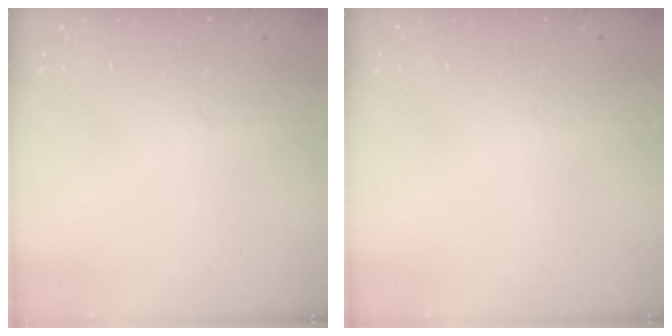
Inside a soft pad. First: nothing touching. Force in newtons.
{"total": 0.0}